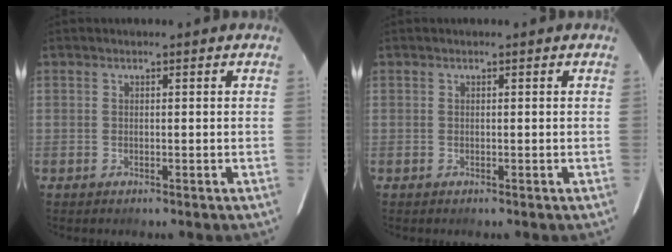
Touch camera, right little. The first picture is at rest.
{"total": 0.0}